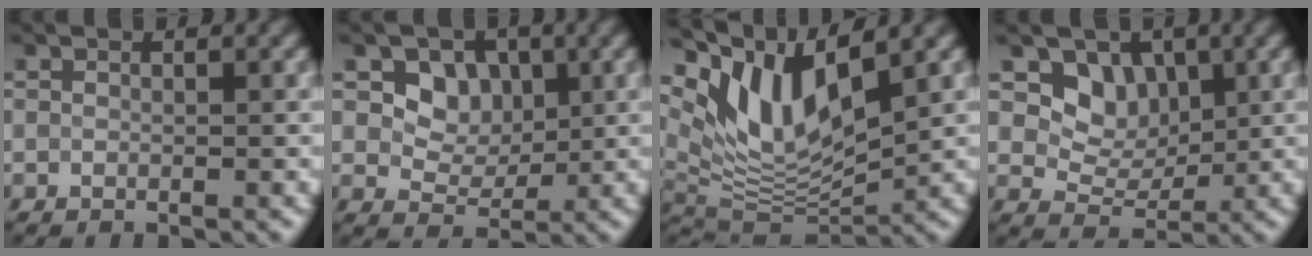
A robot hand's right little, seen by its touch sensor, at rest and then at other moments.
{"total": 3.7, "force": [1.2, 3.0, 2.0], "torque": [-0.033, 0.001, 0.009]}
{"total": 8.3, "force": [4.8, 3.0, 6.2], "torque": [-0.120, -0.004, 0.089]}
{"total": 4.1, "force": [1.6, 3.1, 2.0], "torque": [-0.032, -0.005, 0.021]}